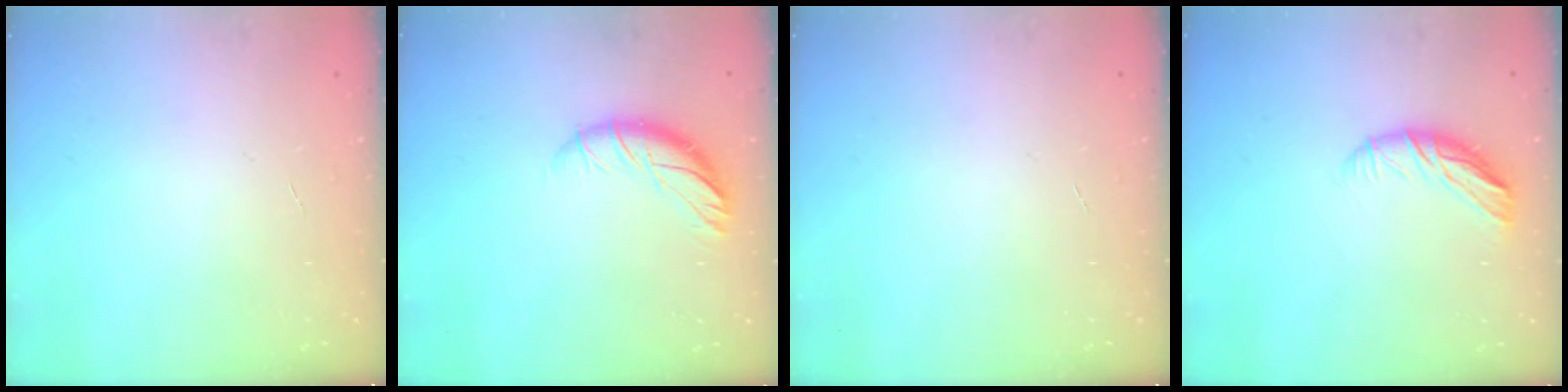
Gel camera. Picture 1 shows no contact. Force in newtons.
{"total": 10.9, "press": 10.6, "slide": 2.6}
{"total": 0.0}
{"total": 9.2, "press": 9.2, "slide": 0.9}